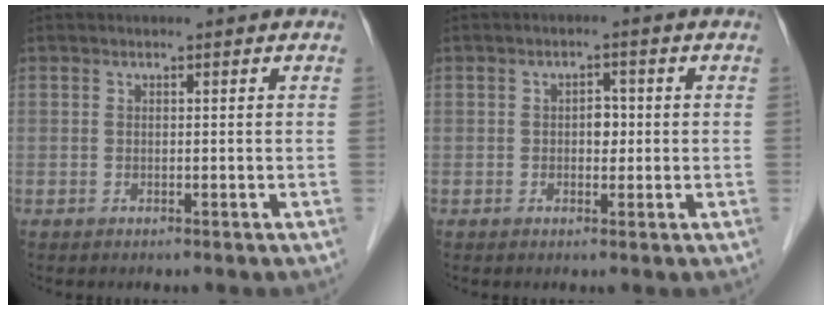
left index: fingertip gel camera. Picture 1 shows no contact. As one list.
[{"total": 2.2, "force": [-0.1, 1.4, 1.7], "torque": [-0.022, 0.005, -0.002]}]